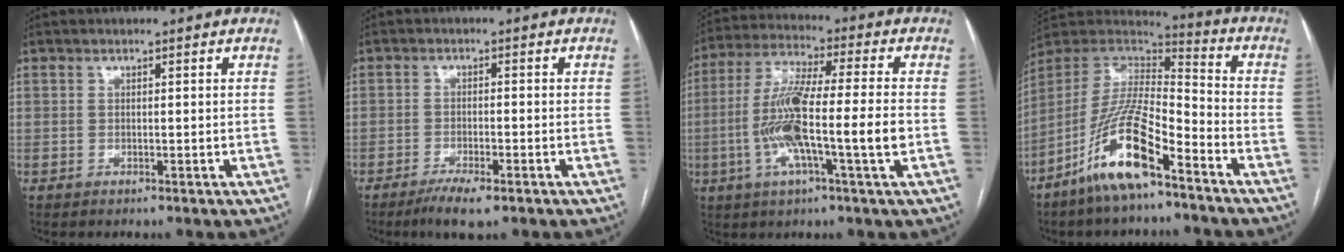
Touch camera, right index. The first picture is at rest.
{"total": 4.9, "force": [-3.3, 0.8, 3.6], "torque": [-0.067, -0.009, -0.054]}
{"total": 14.1, "force": [-2.7, 0.5, 13.8], "torque": [-0.269, 0.002, -0.056]}
{"total": 15.4, "force": [-9.4, 3.3, 11.8], "torque": [-0.234, -0.004, -0.174]}